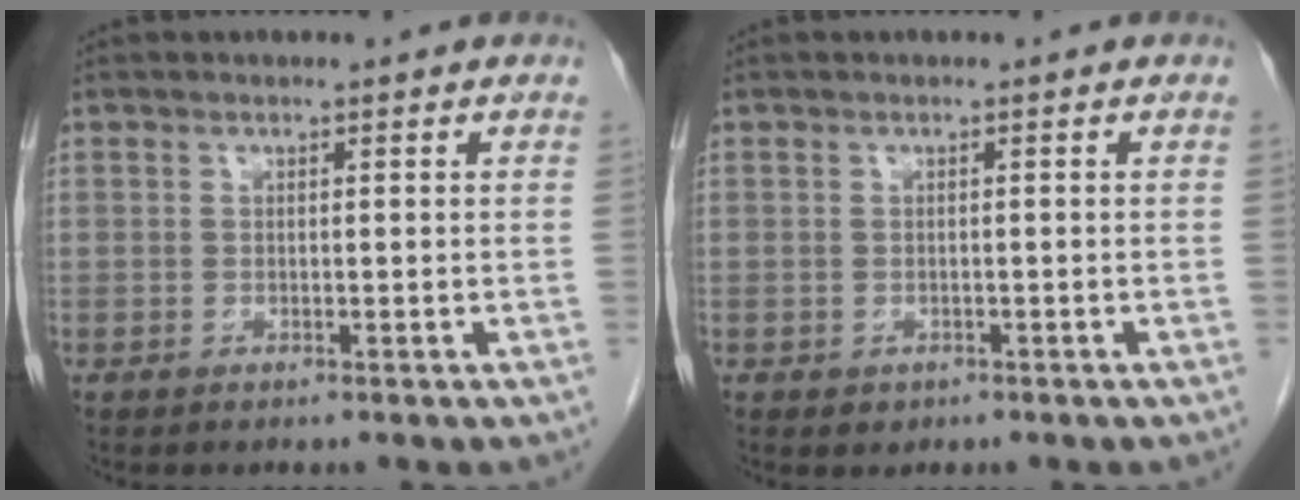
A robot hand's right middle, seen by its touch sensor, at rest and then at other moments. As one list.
[{"total": 1.0, "force": [-0.4, 0.9, 0.3], "torque": [-0.007, 0.002, 0.001]}]